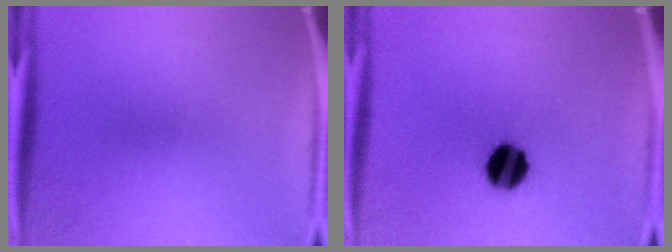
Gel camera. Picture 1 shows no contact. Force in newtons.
{"total": 10.8}